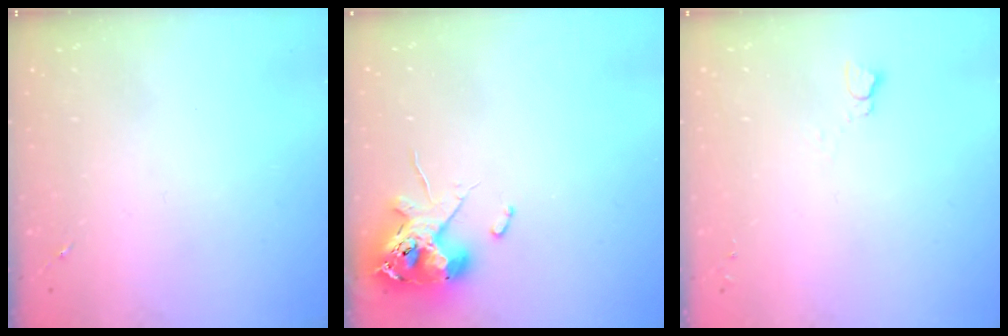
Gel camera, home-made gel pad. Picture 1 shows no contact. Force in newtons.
{"total": 12.0, "press": 11.9, "slide": 1.9}
{"total": 2.7, "press": 2.7, "slide": 0.3}